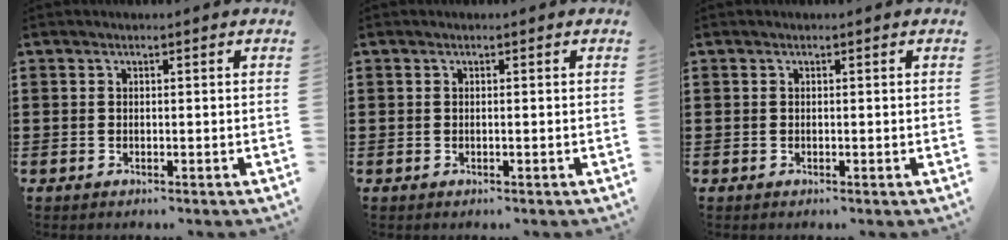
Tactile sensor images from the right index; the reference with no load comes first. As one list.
[{"total": 0.0}, {"total": 0.0}]